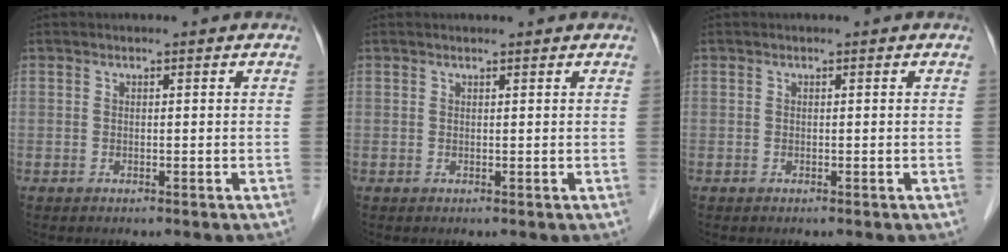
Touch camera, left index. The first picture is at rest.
{"total": 1.5, "force": [1.4, 0.1, 0.5], "torque": [-0.011, 0.014, 0.021]}
{"total": 0.0}